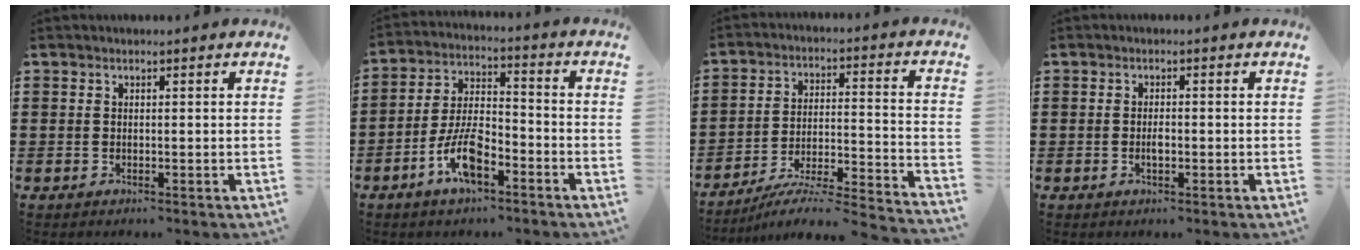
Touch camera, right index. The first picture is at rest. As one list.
[{"total": 8.7, "force": [-4.6, 3.4, 6.6], "torque": [-0.146, 0.000, -0.085]}, {"total": 5.5, "force": [-4.9, 0.1, 2.4], "torque": [-0.047, -0.019, -0.100]}, {"total": 1.5, "force": [-0.3, 0.7, 1.3], "torque": [-0.026, 0.001, -0.005]}]